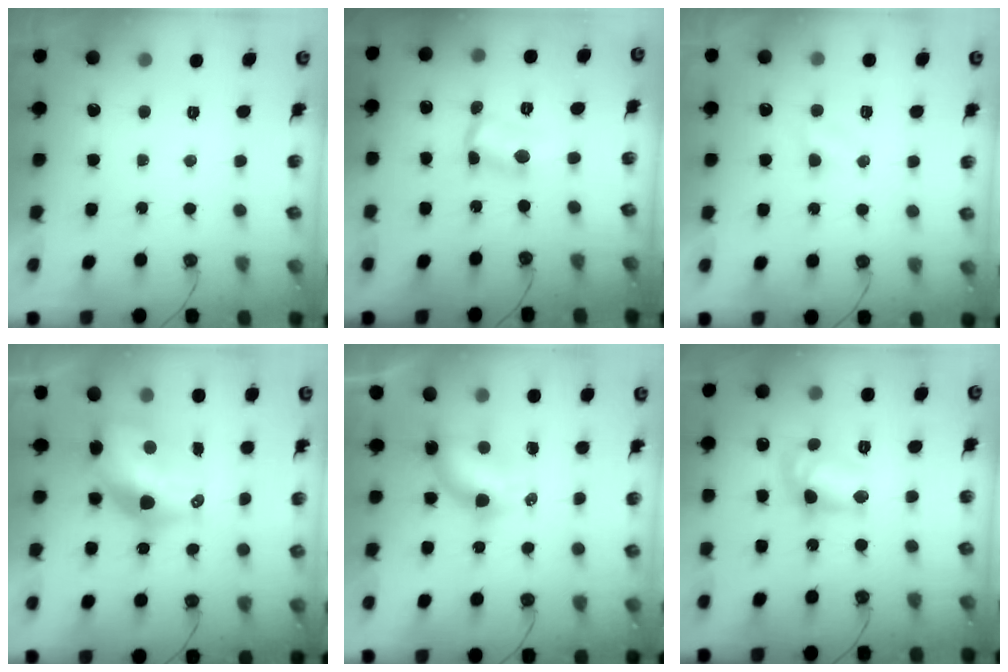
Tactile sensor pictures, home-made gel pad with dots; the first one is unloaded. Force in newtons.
{"total": 2.8, "press": 2.8, "slide": 0.6}
{"total": 3.0, "press": 3.0, "slide": 0.3}
{"total": 13.7, "press": 13.6, "slide": 1.3}
{"total": 8.0, "press": 7.0, "slide": 3.9}
{"total": 11.6, "press": 11.6, "slide": 0.8}